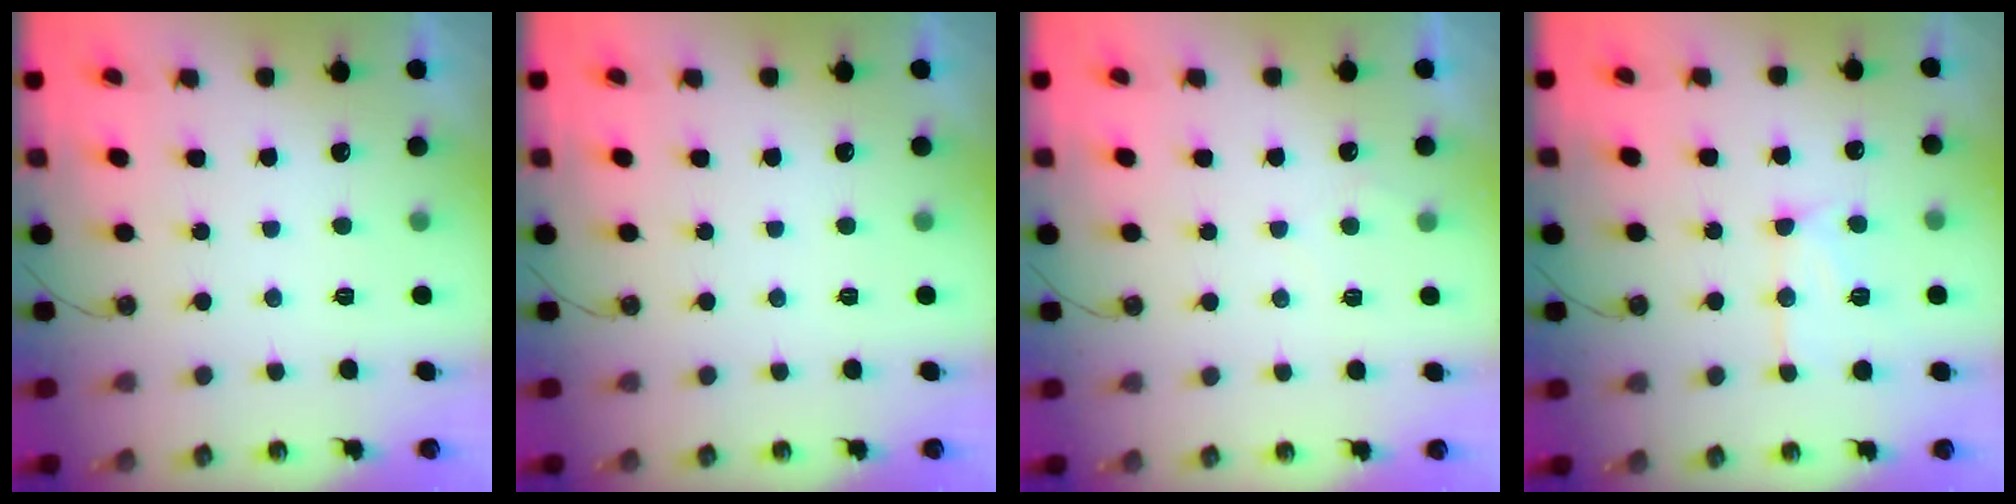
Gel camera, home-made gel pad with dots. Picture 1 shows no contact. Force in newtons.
{"total": 0.0}
{"total": 2.2, "press": 2.2, "slide": 0.3}
{"total": 11.8, "press": 11.7, "slide": 1.1}